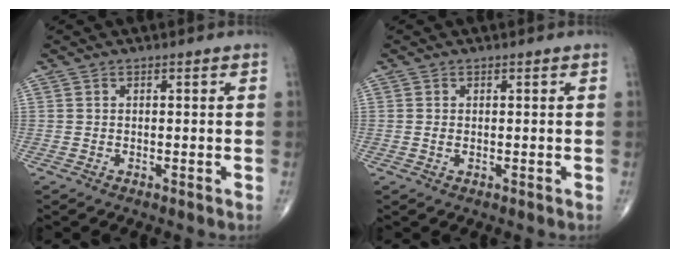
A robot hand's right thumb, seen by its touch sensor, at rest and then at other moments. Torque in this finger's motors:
{"motor_torque": [-0.08, 0.10, 0.13, 0.15, -0.06]}